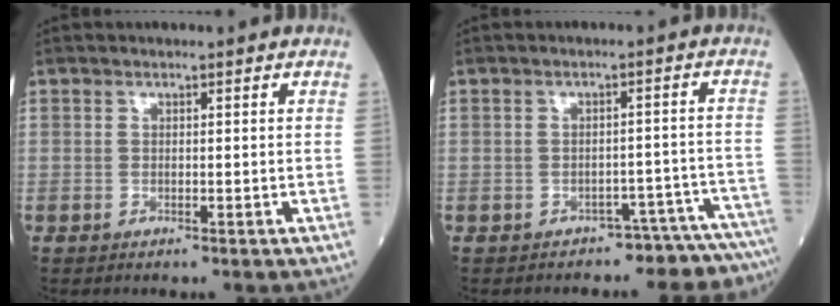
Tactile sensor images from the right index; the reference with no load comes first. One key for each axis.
{"total": 8.1, "fx": -7.9, "fy": 1.6, "fz": 0.1, "tx": 0.021, "ty": 0.044, "tz": -0.084}